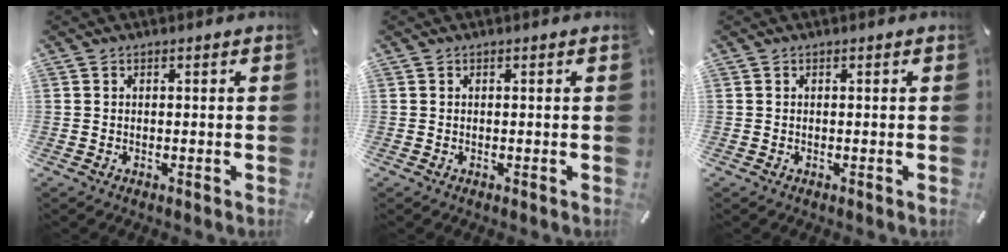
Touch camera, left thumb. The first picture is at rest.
{"total": 0.0}
{"total": 0.0}